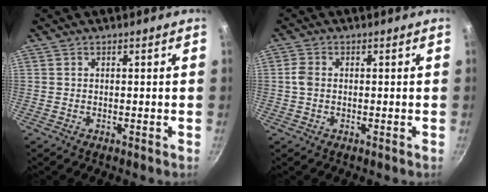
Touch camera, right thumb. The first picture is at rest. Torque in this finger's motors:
{"motor_torque": [0.17, 0.40, 0.32, 0.30, 0.06]}